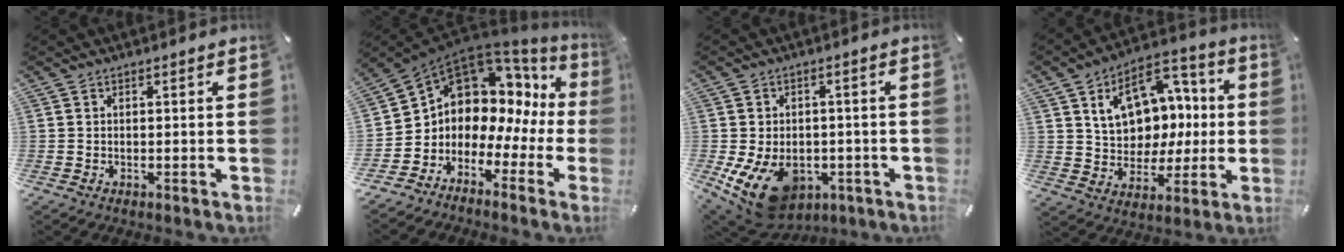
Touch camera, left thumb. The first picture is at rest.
{"total": 8.2, "force": [3.5, 7.0, 2.1], "torque": [-0.055, -0.058, 0.070]}
{"total": 12.6, "force": [-4.9, 9.1, 7.2], "torque": [-0.135, 0.015, -0.083]}
{"total": 14.7, "force": [3.8, 11.9, 7.8], "torque": [-0.119, -0.008, 0.078]}